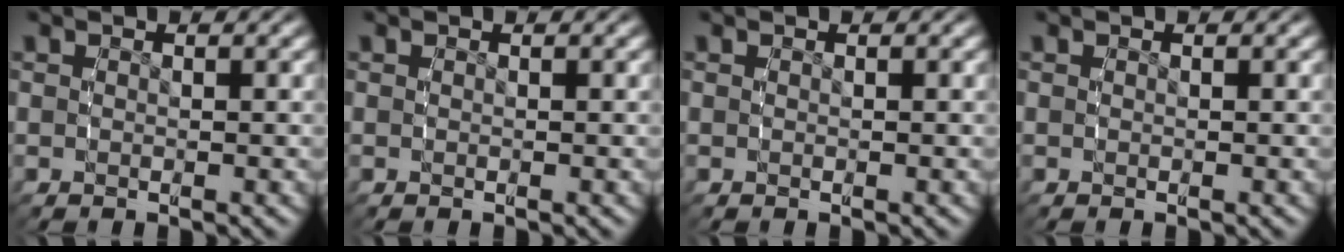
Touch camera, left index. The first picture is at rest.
{"total": 0.0}
{"total": 0.0}
{"total": 0.0}